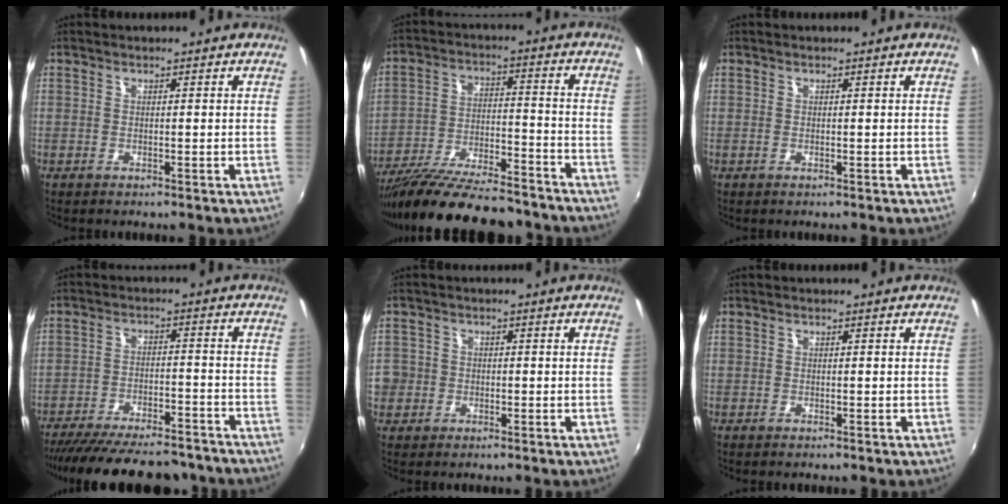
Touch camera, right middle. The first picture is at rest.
{"total": 22.4, "force": [-18.8, 5.6, 10.9], "torque": [-0.208, -0.036, -0.288]}
{"total": 0.0}
{"total": 22.9, "force": [-19.8, 6.6, 9.3], "torque": [-0.188, -0.008, -0.267]}
{"total": 6.5, "force": [-1.6, 6.1, 1.5], "torque": [-0.054, 0.016, -0.023]}
{"total": 0.0}